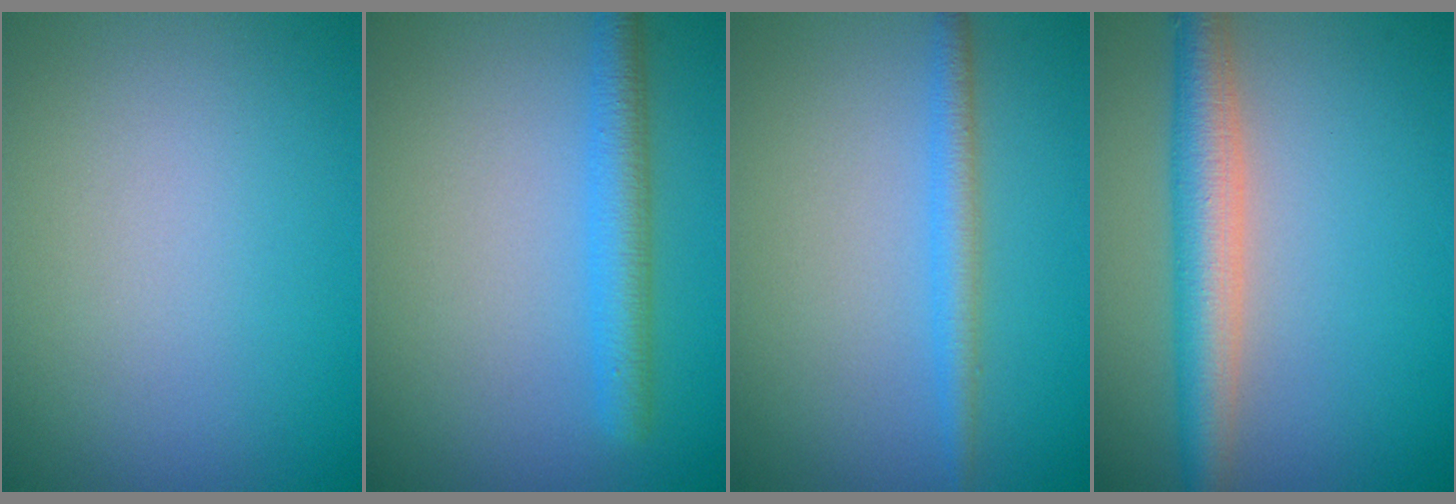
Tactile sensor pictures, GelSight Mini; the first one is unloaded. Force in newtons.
{"total": 3.2, "press": 3.2, "slide": 0.1}
{"total": 2.1, "press": 2.1, "slide": 0.2}
{"total": 5.0, "press": 5.0, "slide": 0.1}